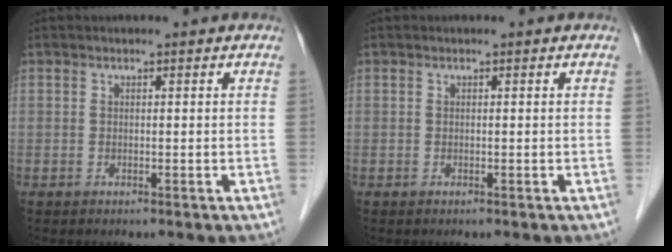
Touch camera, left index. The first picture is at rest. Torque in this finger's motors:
{"motor_torque": [0.00, 0.00, 0.00, 0.00]}